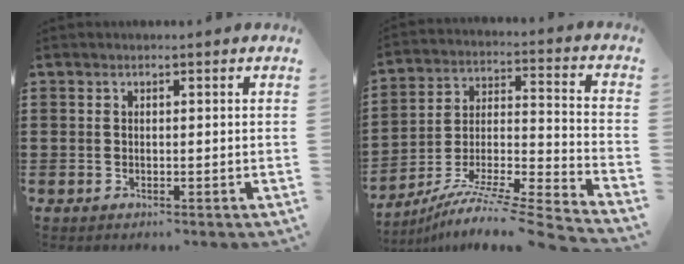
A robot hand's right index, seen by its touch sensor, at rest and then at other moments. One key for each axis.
{"total": 8.4, "fx": -7.1, "fy": -0.4, "fz": 4.5, "tx": -0.075, "ty": -0.003, "tz": -0.147}